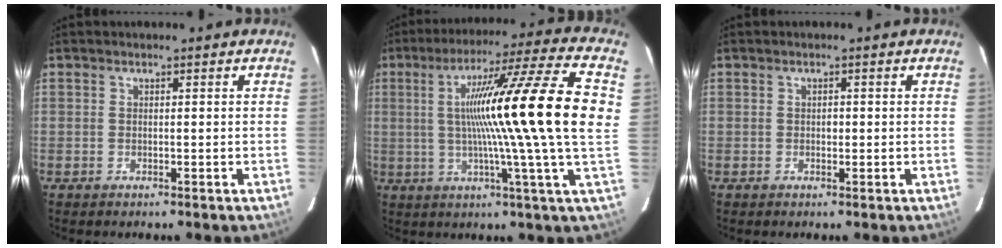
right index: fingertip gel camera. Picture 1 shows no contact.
{"total": 21.7, "force": [2.1, -2.3, 21.5], "torque": [-0.331, 0.003, 0.011]}
{"total": 0.8, "force": [-0.1, 0.5, 0.6], "torque": [-0.011, 0.001, -0.002]}